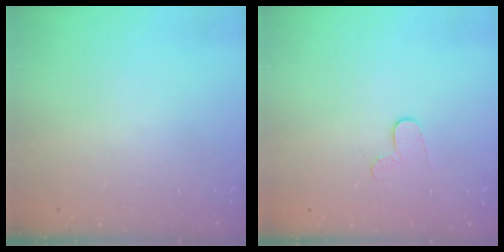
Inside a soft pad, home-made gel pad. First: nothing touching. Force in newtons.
{"total": 4.9, "press": 4.8, "slide": 0.4}